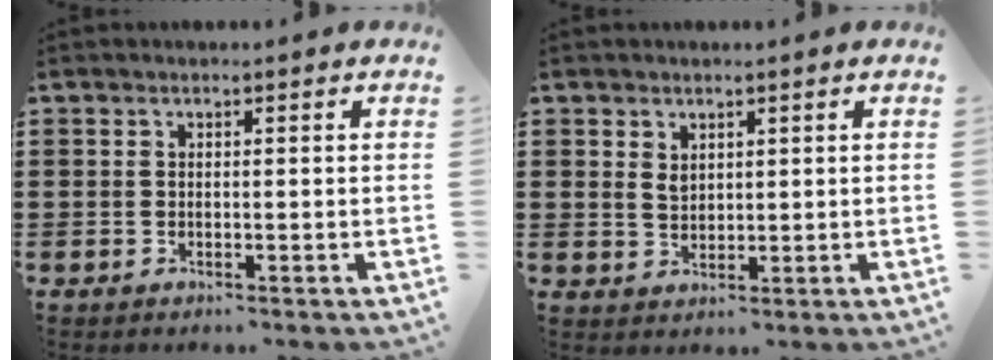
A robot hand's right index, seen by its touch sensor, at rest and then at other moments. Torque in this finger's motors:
{"motor_torque": [-0.11, 0.65, 0.06, 0.00]}